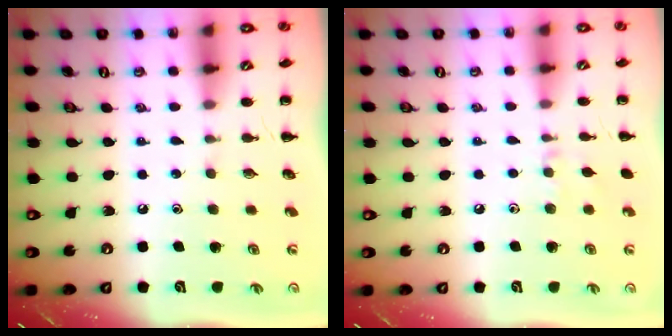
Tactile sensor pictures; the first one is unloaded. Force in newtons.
{"total": 5.6, "press": 5.3, "slide": 1.8}